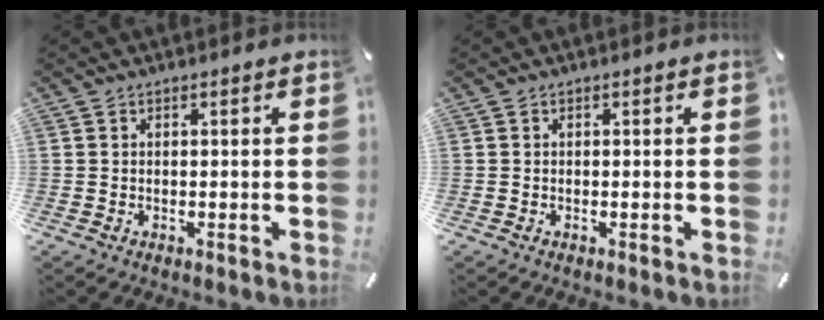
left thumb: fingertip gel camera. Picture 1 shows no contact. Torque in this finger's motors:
{"motor_torque": [0.04, 0.07, -0.10, 0.06, -0.01]}